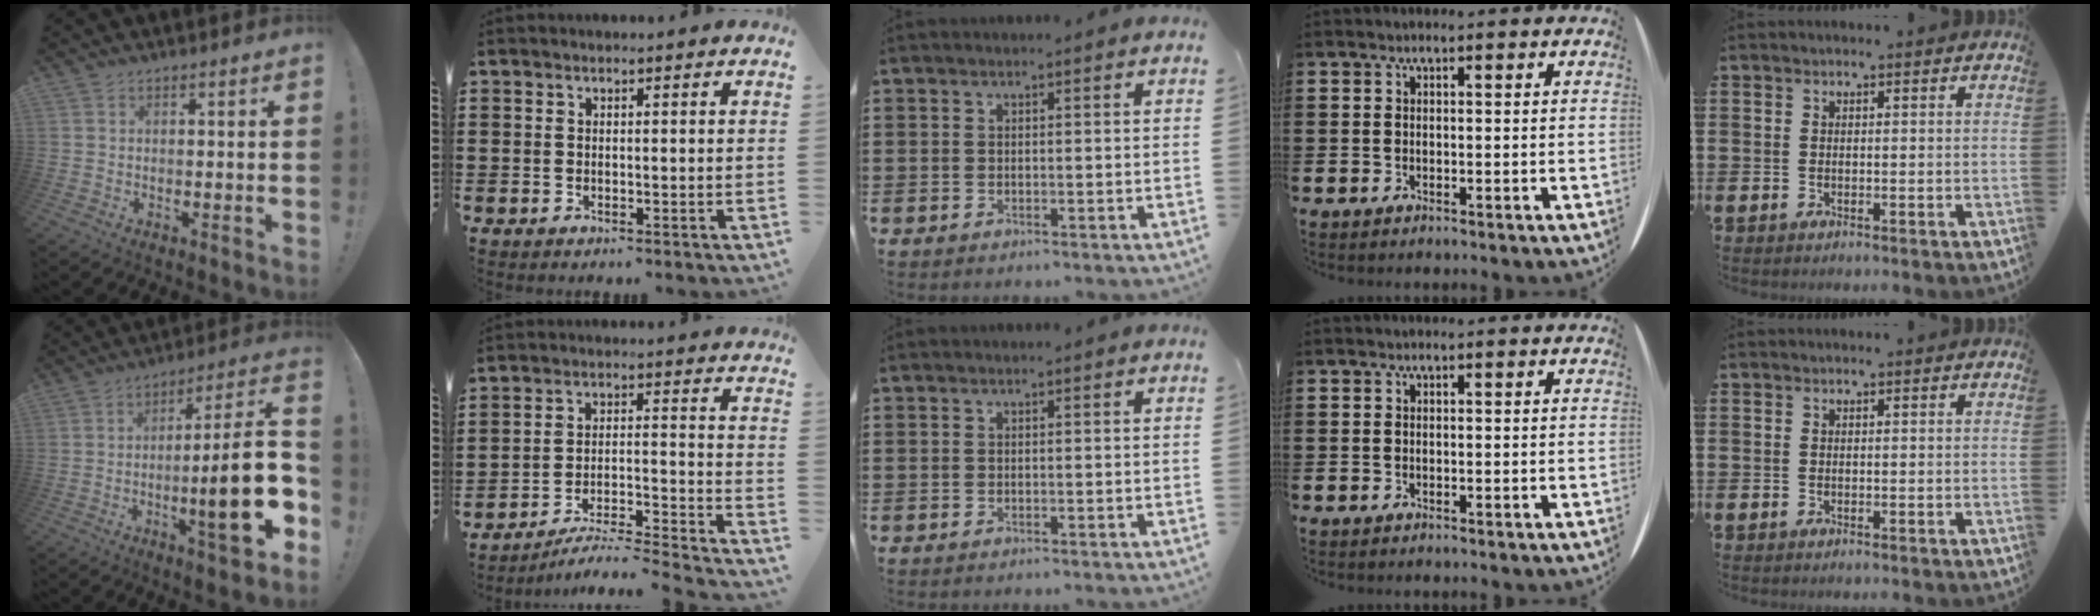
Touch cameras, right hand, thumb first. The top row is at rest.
{"thumb": {"total": 20.1, "force": [-4.4, 2.7, 19.4], "torque": [-0.299, 0.009, -0.068]}, "index": {"total": 4.2, "force": [-4.0, -0.3, 1.5], "torque": [-0.033, -0.022, -0.085]}}